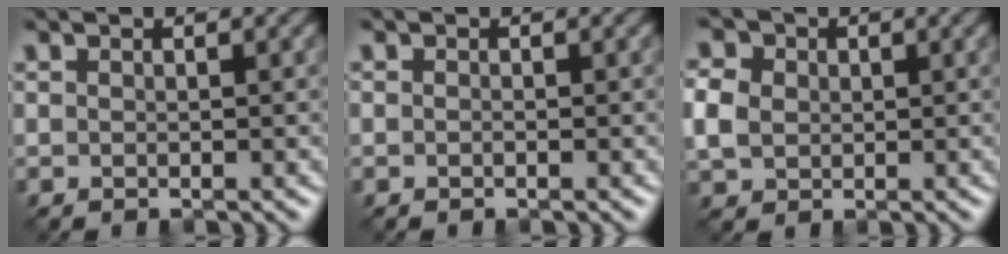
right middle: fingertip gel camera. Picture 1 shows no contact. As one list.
[{"total": 0.9, "force": [-0.7, -0.3, -0.4], "torque": [0.004, -0.004, -0.009]}, {"total": 3.2, "force": [0.0, 2.9, 1.4], "torque": [-0.050, 0.005, 0.002]}]